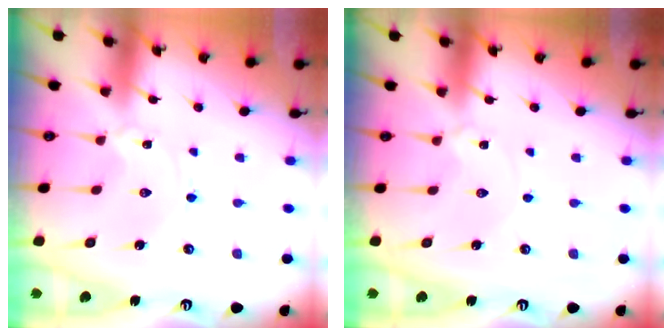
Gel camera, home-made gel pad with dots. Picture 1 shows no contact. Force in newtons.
{"total": 1.1, "press": 1.0, "slide": 0.4}